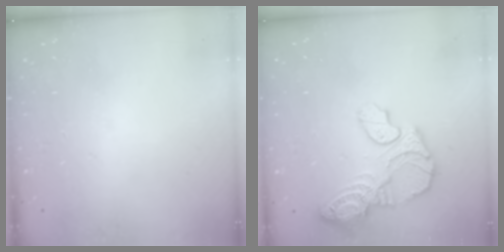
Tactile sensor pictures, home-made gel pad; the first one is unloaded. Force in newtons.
{"total": 14.6, "press": 14.5, "slide": 1.5}